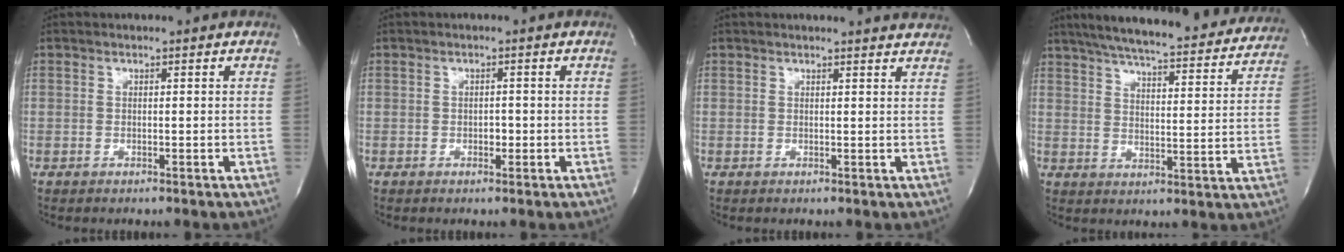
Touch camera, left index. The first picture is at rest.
{"total": 1.2, "force": [-0.4, 0.7, 0.8], "torque": [-0.011, 0.002, -0.008]}
{"total": 6.1, "force": [6.0, 0.0, 1.4], "torque": [-0.015, -0.004, 0.048]}
{"total": 28.4, "force": [25.2, 4.5, 12.3], "torque": [-0.198, -0.029, 0.313]}